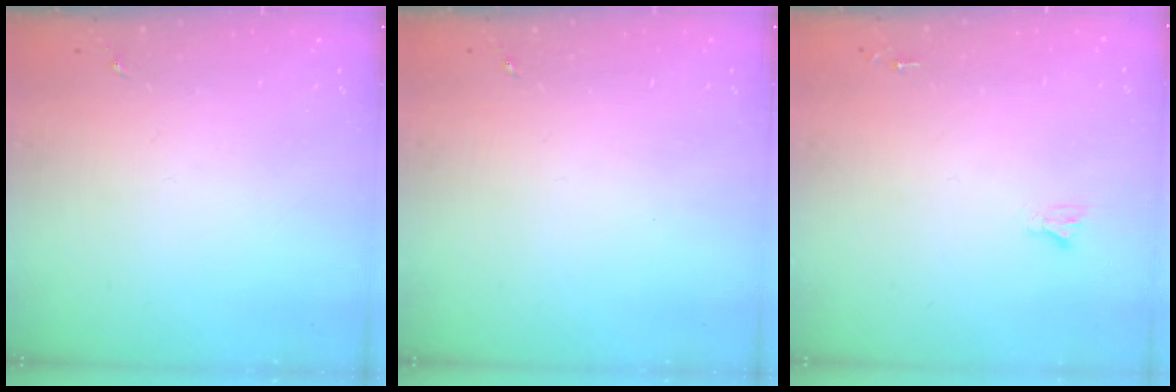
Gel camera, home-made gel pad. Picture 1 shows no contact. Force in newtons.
{"total": 0.0}
{"total": 2.5, "press": 2.5, "slide": 0.2}